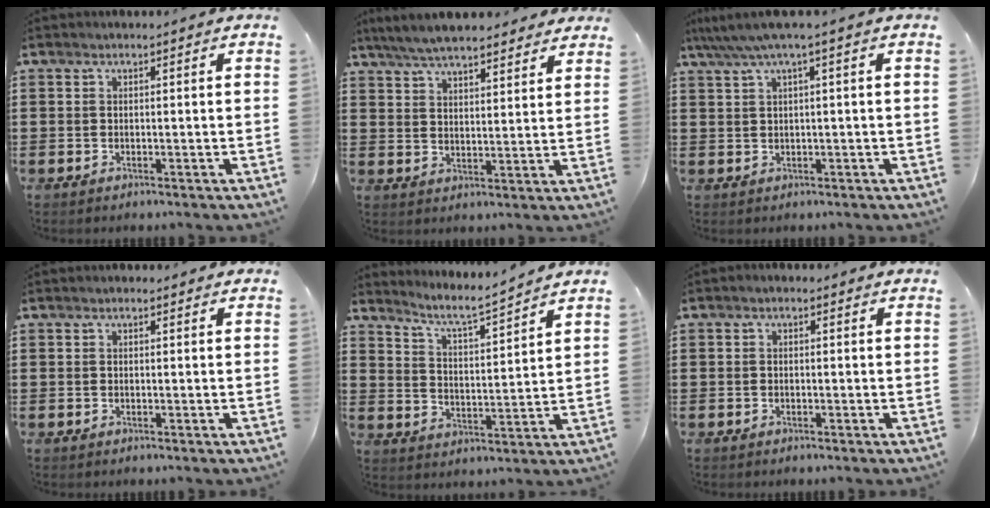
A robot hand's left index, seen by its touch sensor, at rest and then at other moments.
{"total": 6.3, "force": [5.9, 0.9, 2.0], "torque": [-0.059, -0.016, 0.108]}
{"total": 2.7, "force": [0.8, 0.0, 2.6], "torque": [-0.052, -0.003, 0.011]}
{"total": 0.7, "force": [0.5, 0.3, 0.4], "torque": [-0.008, 0.004, 0.009]}
{"total": 5.4, "force": [4.8, -0.1, 2.5], "torque": [-0.069, -0.034, 0.077]}
{"total": 0.6, "force": [0.0, 0.5, 0.4], "torque": [-0.009, 0.004, -0.002]}